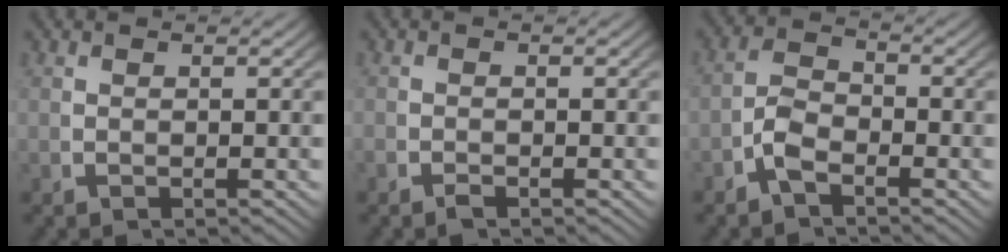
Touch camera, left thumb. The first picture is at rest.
{"total": 0.8, "force": [-0.8, 0.3, 0.2], "torque": [-0.002, -0.005, -0.016]}
{"total": 3.5, "force": [-1.5, 2.3, 2.2], "torque": [-0.036, -0.006, -0.032]}